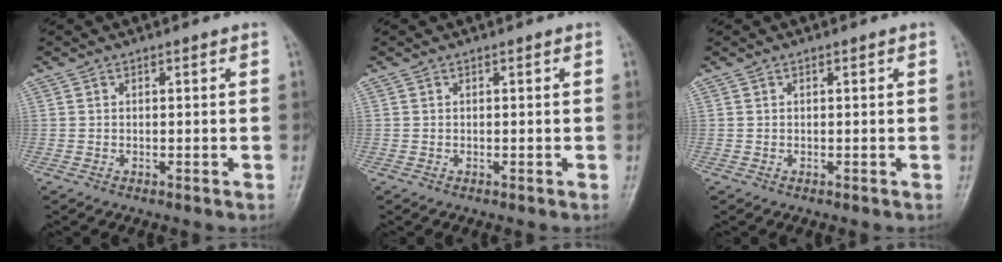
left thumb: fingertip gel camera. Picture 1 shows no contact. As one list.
[{"total": 0.0}, {"total": 0.0}]